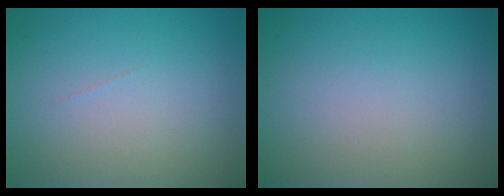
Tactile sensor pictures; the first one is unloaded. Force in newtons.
{"total": 0.0}